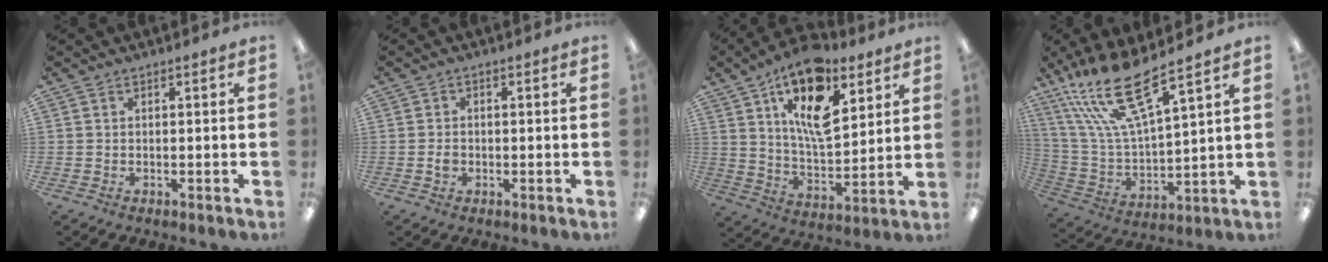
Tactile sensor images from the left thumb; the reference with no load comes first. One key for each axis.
{"total": 1.7, "fx": -0.4, "fy": 1.4, "fz": 0.8, "tx": -0.014, "ty": 0.004, "tz": -0.008}
{"total": 18.7, "fx": 10.6, "fy": 8.5, "fz": 12.8, "tx": -0.198, "ty": -0.044, "tz": 0.177}
{"total": 18.5, "fx": 12.8, "fy": 4.7, "fz": 12.4, "tx": -0.262, "ty": -0.071, "tz": 0.222}